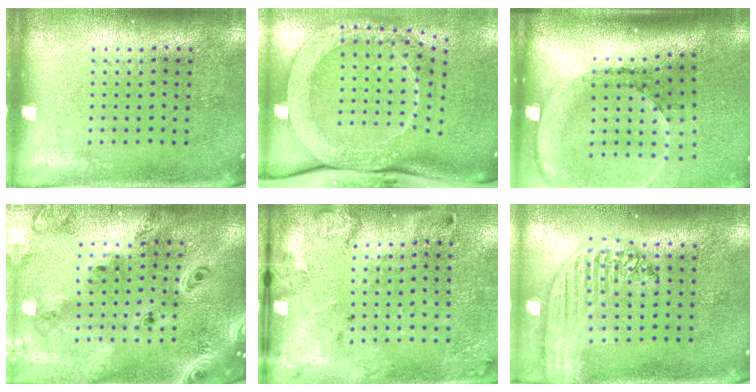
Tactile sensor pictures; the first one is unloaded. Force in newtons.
{"total": 2.7, "press": 2.3, "slide": 1.5}
{"total": 2.6, "press": 1.8, "slide": 1.9}
{"total": 3.4, "press": 2.7, "slide": 2.0}
{"total": 2.1, "press": 1.4, "slide": 1.6}
{"total": 2.3, "press": 2.0, "slide": 1.2}